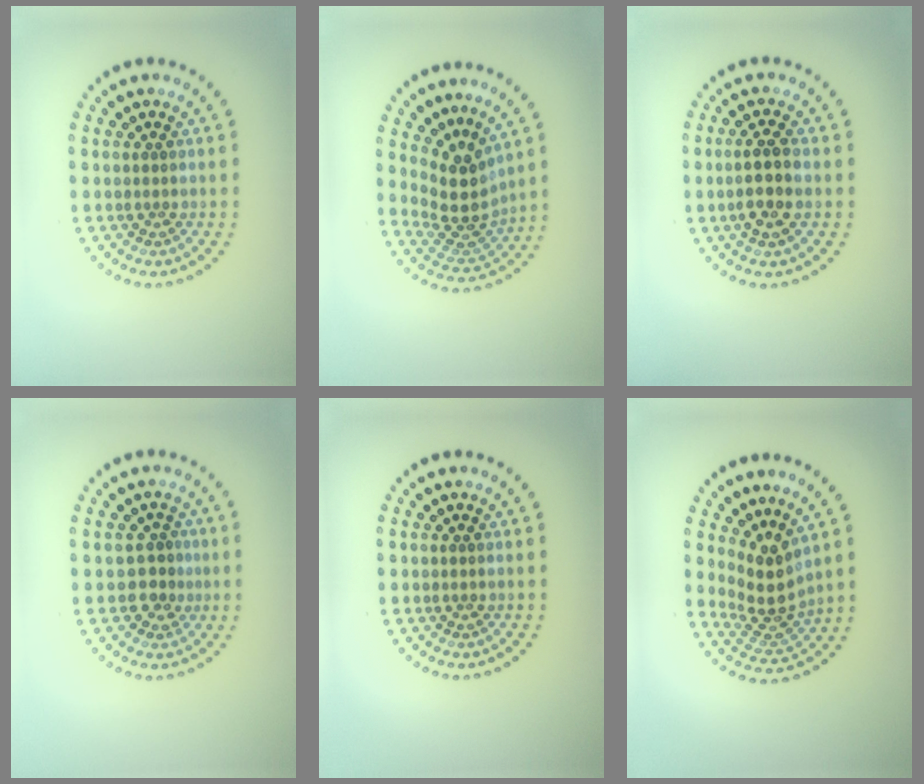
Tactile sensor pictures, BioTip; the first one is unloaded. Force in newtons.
{"total": 4.0, "press": 2.8, "slide": 2.8}
{"total": 2.8, "press": 2.7, "slide": 0.7}
{"total": 1.9, "press": 1.6, "slide": 1.0}
{"total": 0.0}
{"total": 3.6, "press": 2.6, "slide": 2.4}